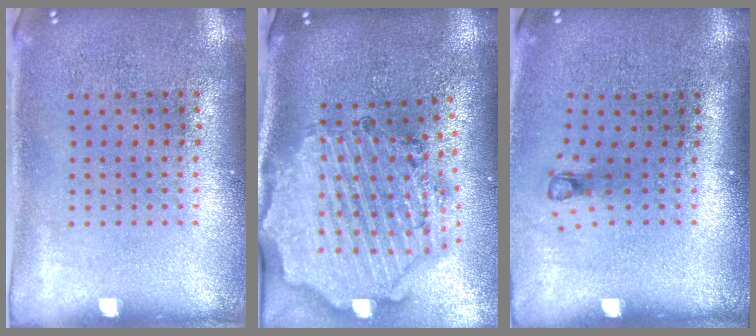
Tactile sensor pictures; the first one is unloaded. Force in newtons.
{"total": 3.1, "press": 2.7, "slide": 1.4}
{"total": 0.8, "press": 0.4, "slide": 0.7}